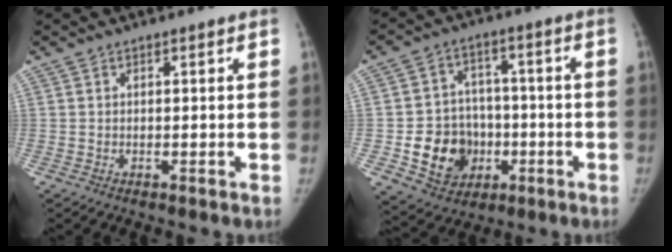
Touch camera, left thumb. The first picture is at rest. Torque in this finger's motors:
{"motor_torque": [0.98, 1.14, 0.42, -0.58, 0.32]}